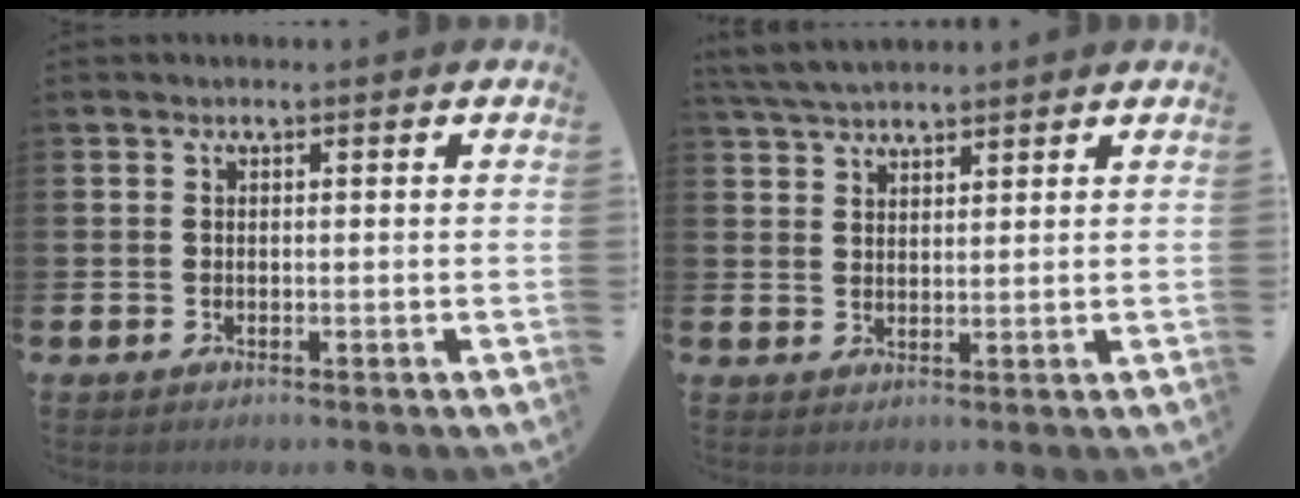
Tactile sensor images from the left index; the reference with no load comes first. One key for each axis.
{"total": 4.1, "fx": 3.9, "fy": 0.7, "fz": 1.0, "tx": -0.028, "ty": -0.013, "tz": 0.074}